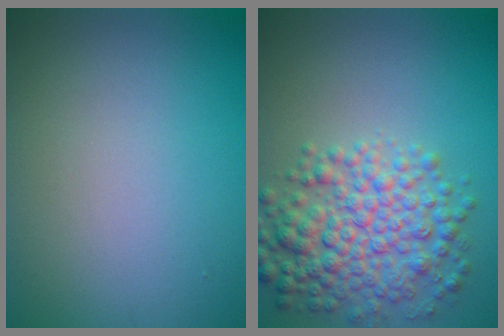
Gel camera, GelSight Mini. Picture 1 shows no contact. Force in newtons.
{"total": 6.3, "press": 6.3, "slide": 0.1}